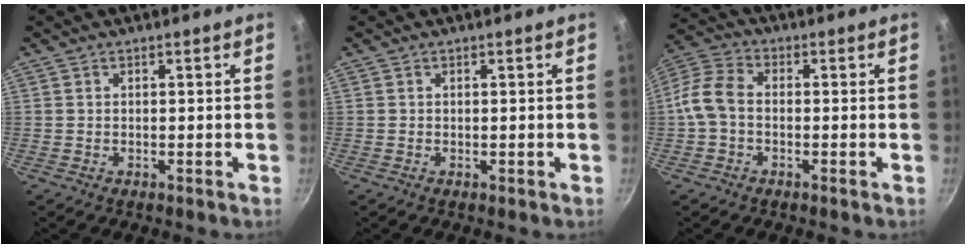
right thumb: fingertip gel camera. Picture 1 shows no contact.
{"total": 0.0}
{"total": 7.4, "force": [-0.8, 5.0, 5.4], "torque": [-0.113, 0.023, -0.028]}